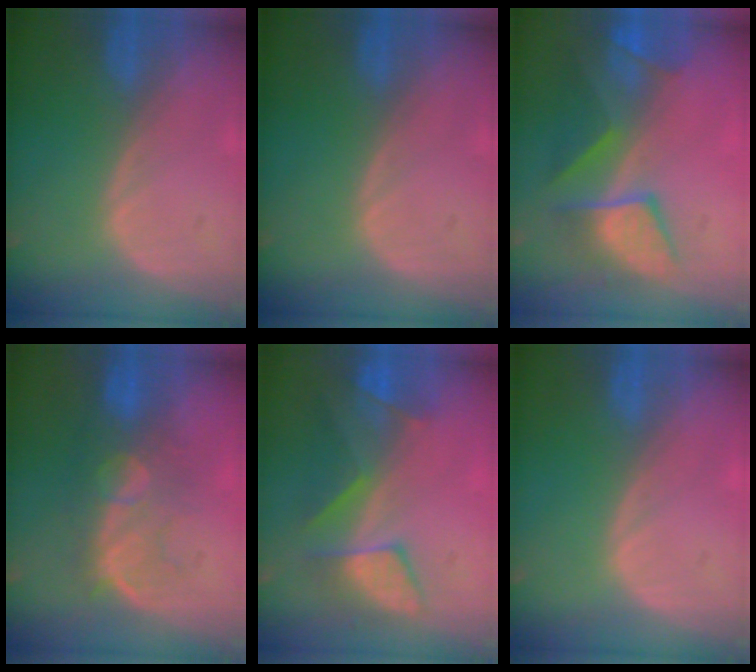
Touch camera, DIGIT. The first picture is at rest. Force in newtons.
{"total": 0.0}
{"total": 8.9, "press": 8.4, "slide": 2.9}
{"total": 7.9, "press": 7.8, "slide": 1.3}
{"total": 7.6, "press": 7.5, "slide": 1.5}
{"total": 0.0}